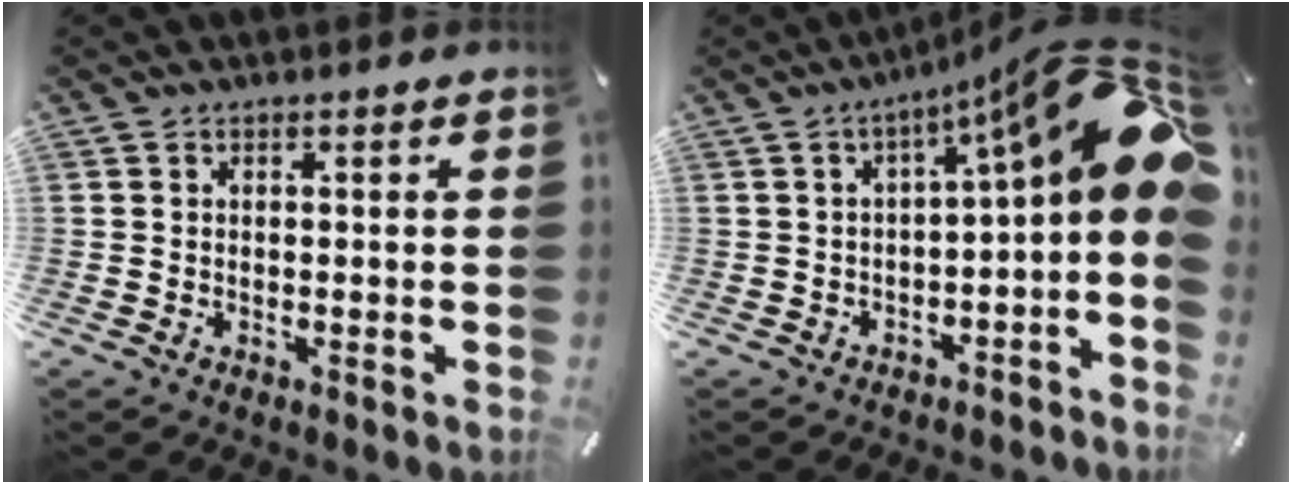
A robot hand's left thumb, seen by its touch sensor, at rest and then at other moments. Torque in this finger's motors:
{"motor_torque": [1.25, 3.75, 0.74, 0.59, 0.10]}